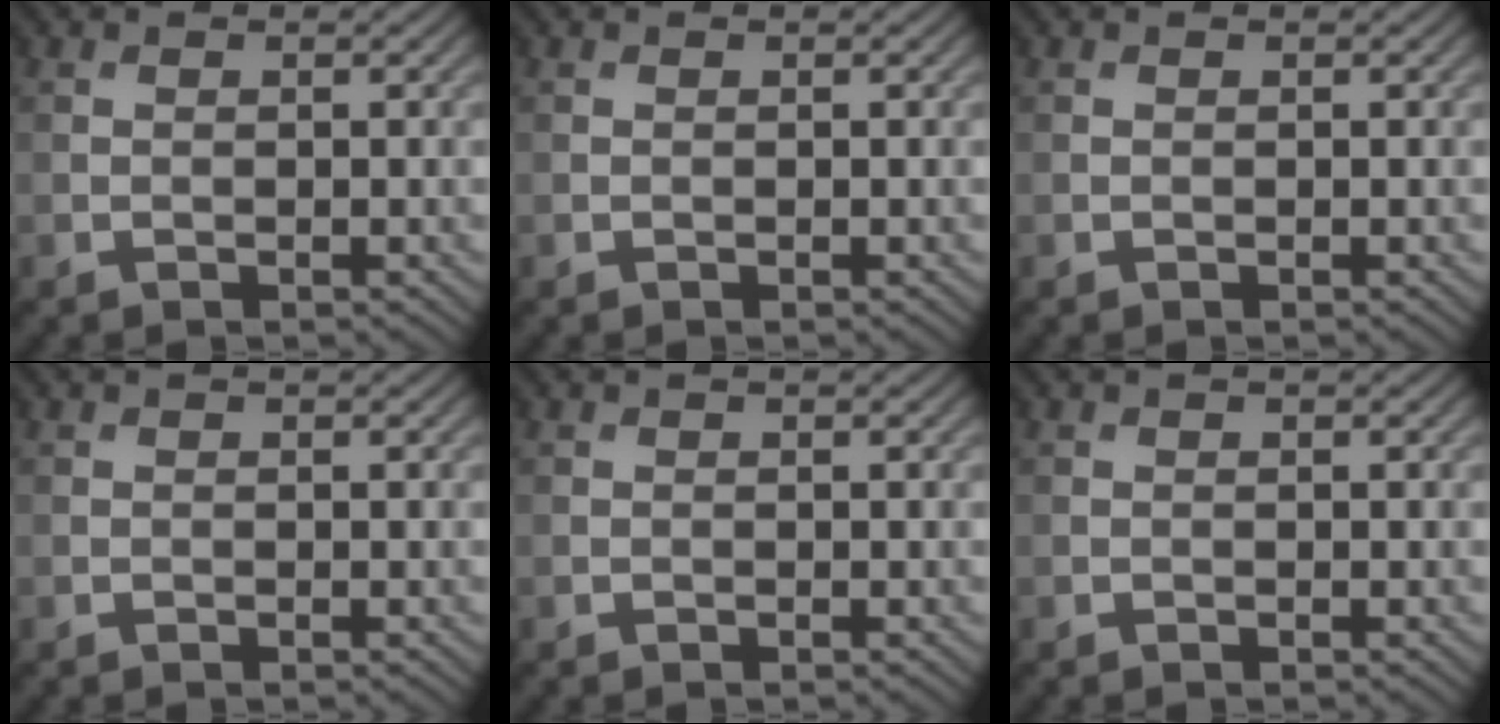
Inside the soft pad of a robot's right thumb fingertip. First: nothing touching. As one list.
[{"total": 0.0}, {"total": 0.0}, {"total": 0.0}, {"total": 0.0}, {"total": 0.0}]